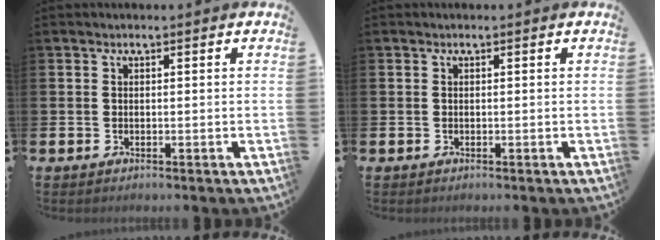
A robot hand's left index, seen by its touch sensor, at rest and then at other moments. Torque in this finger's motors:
{"motor_torque": [-0.09, 0.20, 0.00, -0.02]}